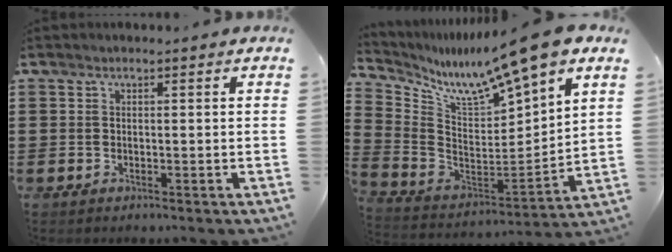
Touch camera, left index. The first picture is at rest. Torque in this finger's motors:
{"motor_torque": [2.14, 0.00, 0.76, 0.21]}